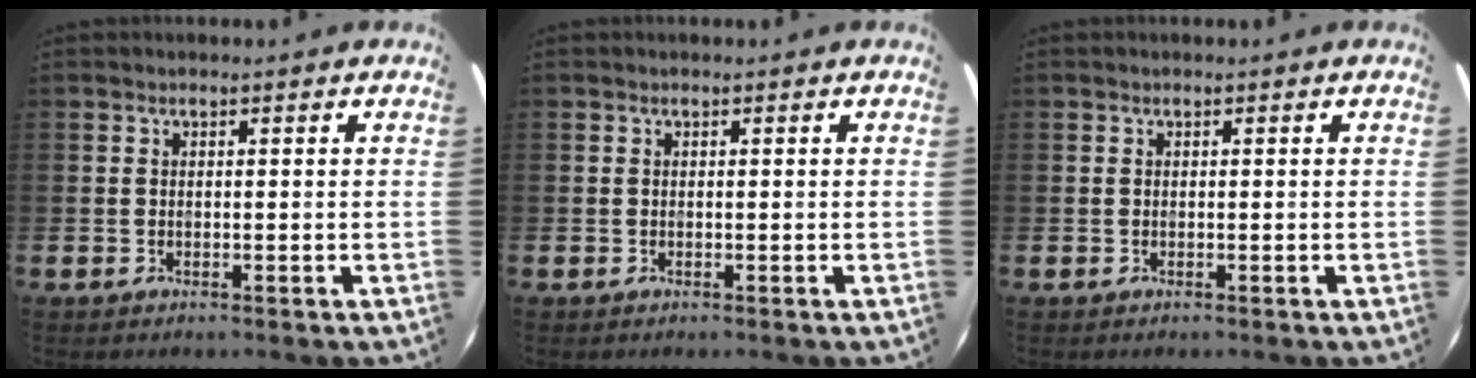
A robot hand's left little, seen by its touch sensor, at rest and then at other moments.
{"total": 0.0}
{"total": 0.0}